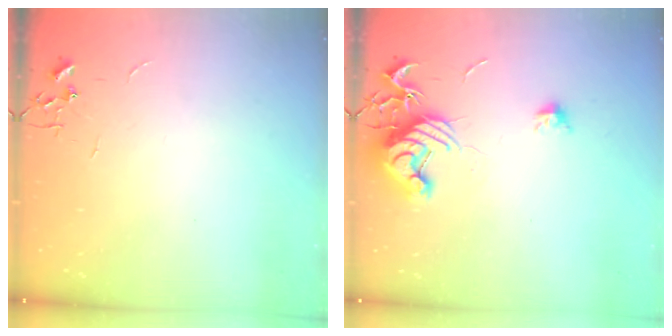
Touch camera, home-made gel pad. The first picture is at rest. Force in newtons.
{"total": 12.7, "press": 12.6, "slide": 1.2}